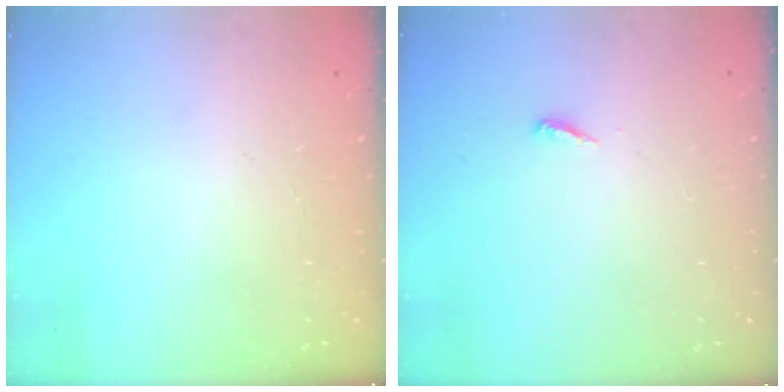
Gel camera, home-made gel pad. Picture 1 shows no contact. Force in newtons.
{"total": 3.2, "press": 3.2, "slide": 0.2}